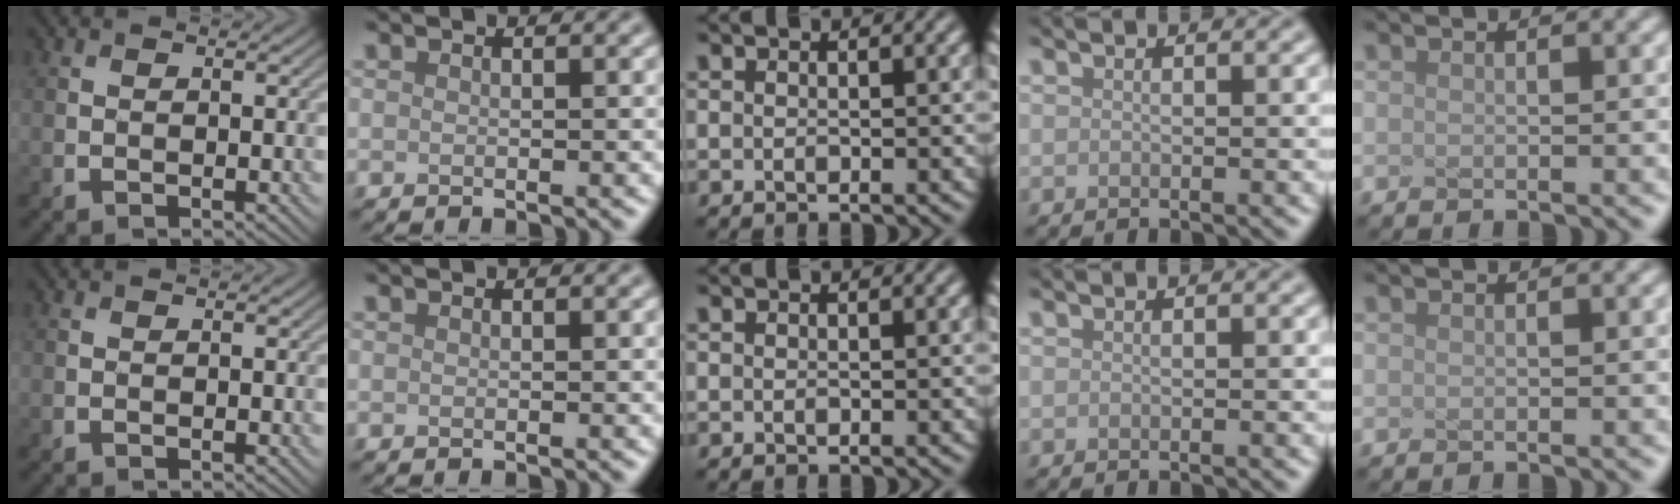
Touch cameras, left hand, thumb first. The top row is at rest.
{}